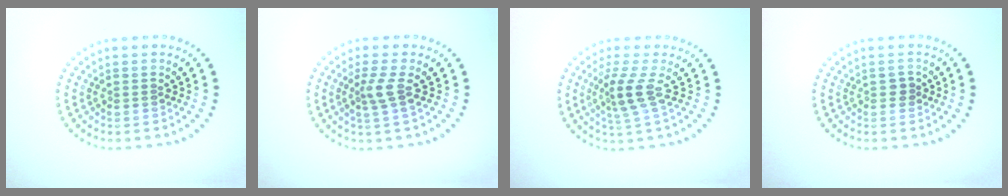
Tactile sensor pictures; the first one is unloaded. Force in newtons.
{"total": 1.9, "press": 1.3, "slide": 1.4}
{"total": 2.6, "press": 1.8, "slide": 1.8}
{"total": 1.0, "press": 0.9, "slide": 0.1}